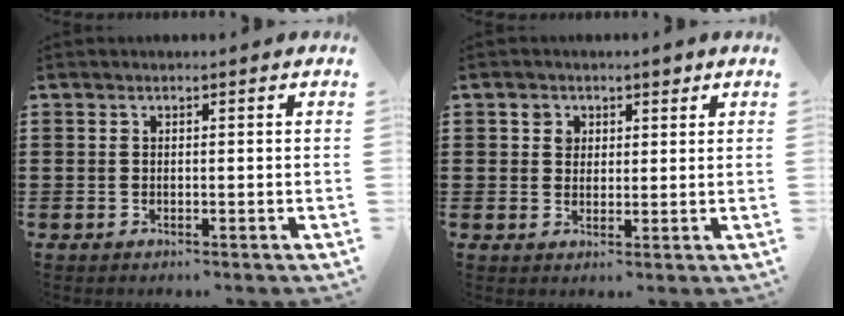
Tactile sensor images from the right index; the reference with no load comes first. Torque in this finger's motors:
{"motor_torque": [0.06, -0.03, 0.03, 0.00]}